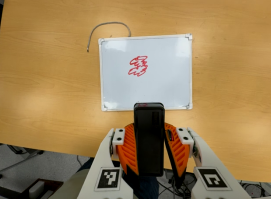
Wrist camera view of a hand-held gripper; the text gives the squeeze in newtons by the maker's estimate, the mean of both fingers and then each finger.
{"total": 8.4, "left": 6.4, "right": 10.3}